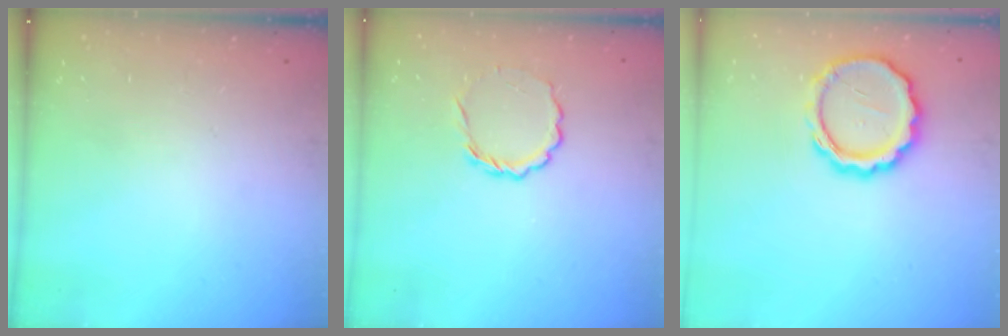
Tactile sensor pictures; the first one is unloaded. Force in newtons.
{"total": 4.2, "press": 4.0, "slide": 1.1}
{"total": 11.9, "press": 11.7, "slide": 1.9}